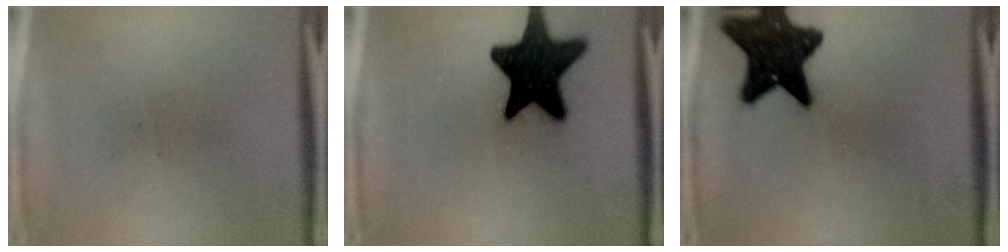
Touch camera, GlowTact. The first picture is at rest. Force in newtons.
{"total": 18.3}
{"total": 13.8}